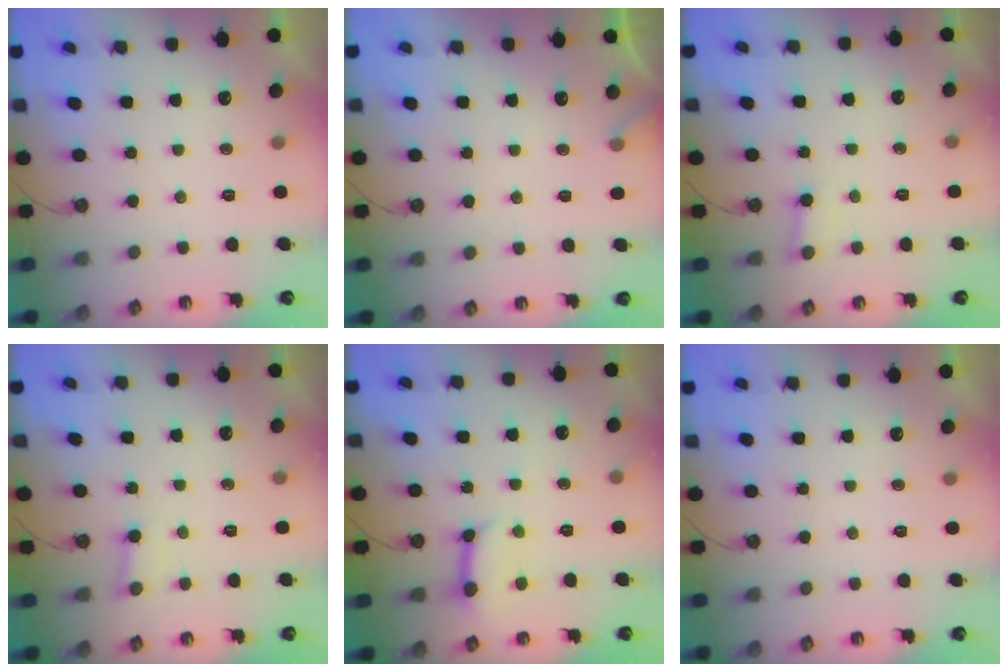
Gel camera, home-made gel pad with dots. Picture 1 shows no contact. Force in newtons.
{"total": 5.0, "press": 5.0, "slide": 0.3}
{"total": 2.2, "press": 2.2, "slide": 0.2}
{"total": 2.2, "press": 2.2, "slide": 0.2}
{"total": 11.0, "press": 10.9, "slide": 1.2}
{"total": 0.0}